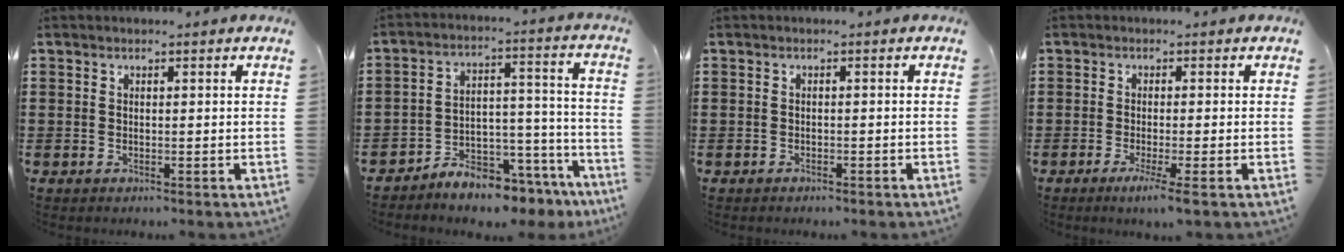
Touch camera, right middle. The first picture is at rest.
{"total": 6.8, "force": [-6.6, 1.2, 1.1], "torque": [-0.013, 0.019, -0.125]}
{"total": 0.6, "force": [-0.5, 0.2, 0.1], "torque": [-0.003, -0.001, -0.011]}
{"total": 2.9, "force": [-1.6, -0.3, 2.3], "torque": [-0.038, -0.011, -0.026]}